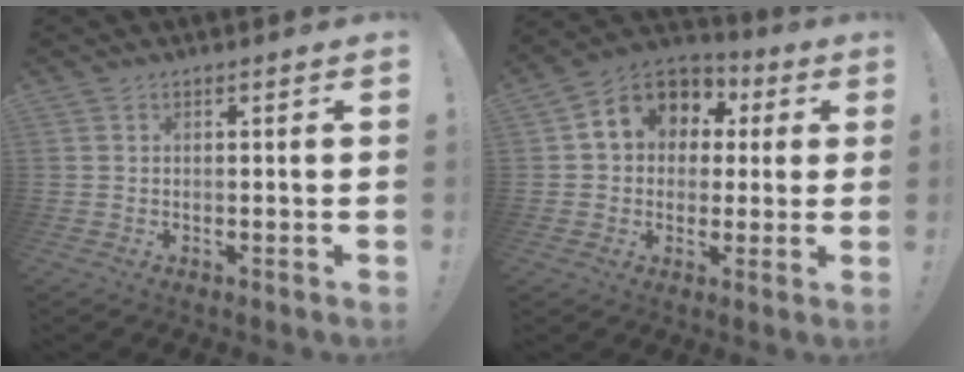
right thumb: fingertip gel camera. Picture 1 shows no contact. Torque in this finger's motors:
{"motor_torque": [1.48, 2.14, 1.15, -0.15, 0.06]}